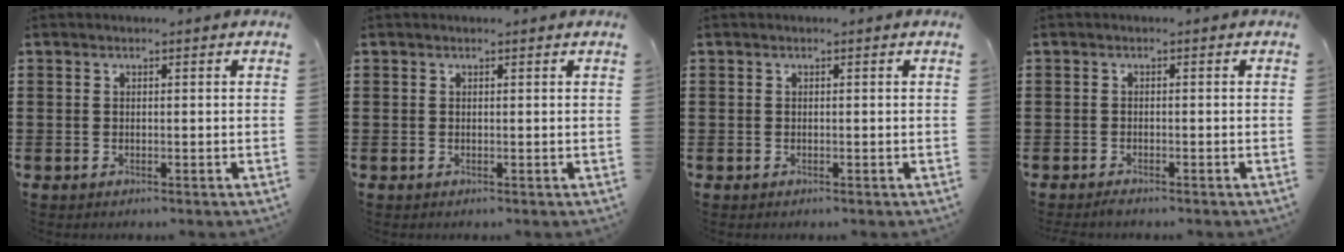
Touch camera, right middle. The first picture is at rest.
{"total": 0.0}
{"total": 0.0}
{"total": 0.8, "force": [-0.8, 0.0, 0.2], "torque": [-0.007, -0.002, -0.015]}